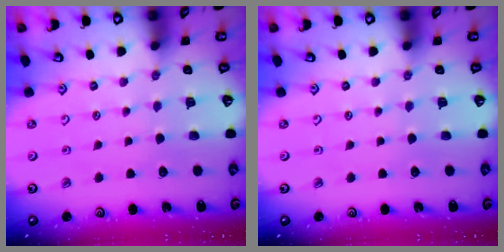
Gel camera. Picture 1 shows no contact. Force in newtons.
{"total": 0.0}